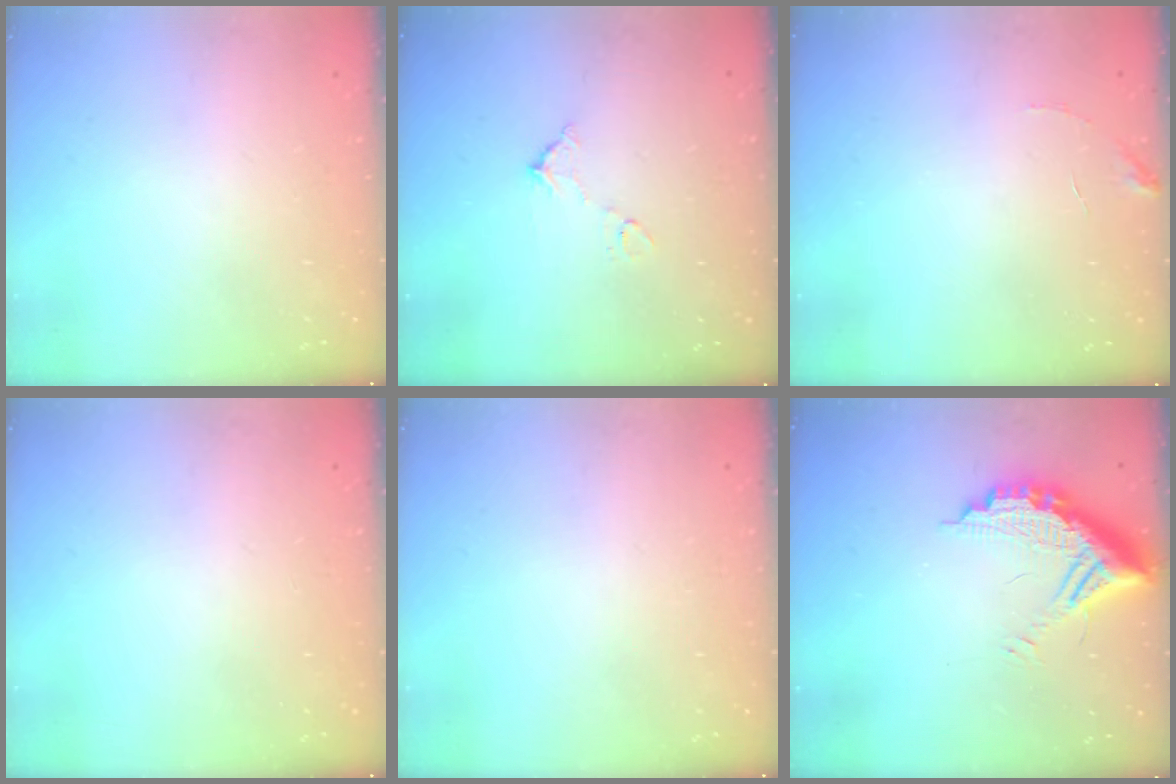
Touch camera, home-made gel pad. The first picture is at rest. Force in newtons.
{"total": 5.9, "press": 5.9, "slide": 0.3}
{"total": 5.7, "press": 5.7, "slide": 0.3}
{"total": 0.0}
{"total": 0.0}
{"total": 13.8, "press": 13.8, "slide": 1.3}